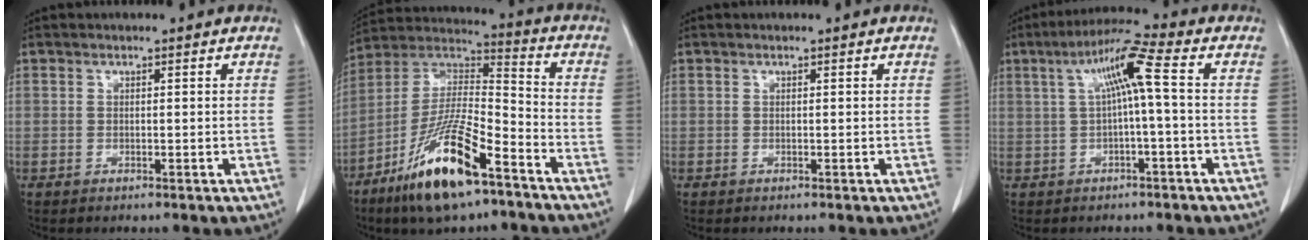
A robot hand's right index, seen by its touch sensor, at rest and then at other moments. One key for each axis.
{"total": 17.7, "fx": -10.5, "fy": 3.5, "fz": 13.8, "tx": -0.288, "ty": -0.019, "tz": -0.194}
{"total": 0.0}
{"total": 7.4, "fx": 1.0, "fy": -0.1, "fz": 7.4, "tx": -0.132, "ty": 0.027, "tz": 0.018}